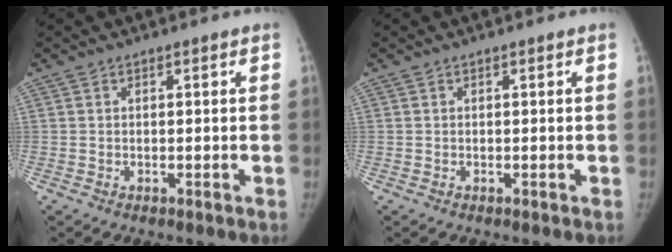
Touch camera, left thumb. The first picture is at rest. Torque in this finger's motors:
{"motor_torque": [0.01, 0.00, 0.04, -0.03, 0.03]}